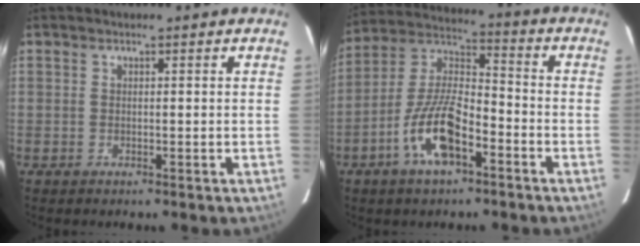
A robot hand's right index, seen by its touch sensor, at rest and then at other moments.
{"total": 13.0, "force": [-6.4, 4.9, 10.2], "torque": [-0.213, 0.004, -0.120]}